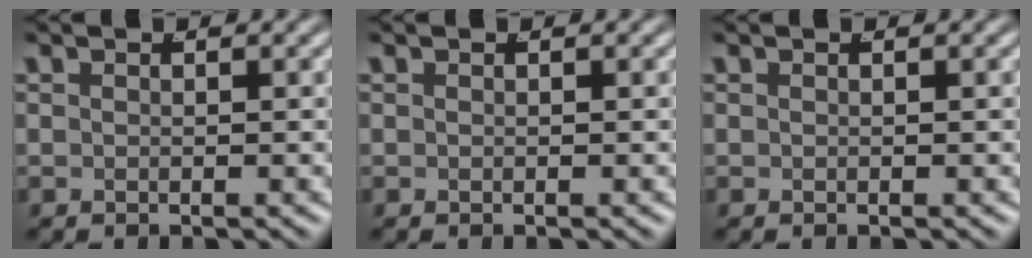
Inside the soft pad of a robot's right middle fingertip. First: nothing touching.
{"total": 0.0}
{"total": 0.0}